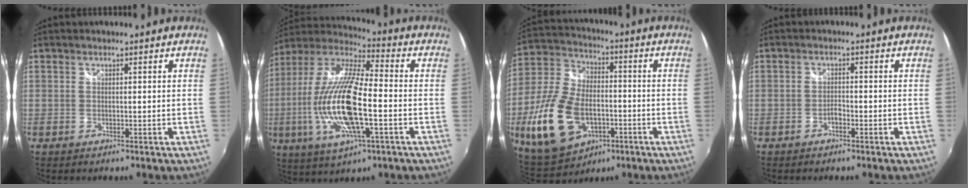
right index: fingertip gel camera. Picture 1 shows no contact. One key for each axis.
{"total": 20.9, "fx": -4.1, "fy": 6.0, "fz": 19.6, "tx": -0.387, "ty": -0.017, "tz": -0.080}
{"total": 18.9, "fx": -6.3, "fy": 11.6, "fz": 13.5, "tx": -0.308, "ty": -0.008, "tz": -0.101}
{"total": 1.4, "fx": -1.0, "fy": 0.6, "fz": 0.7, "tx": -0.015, "ty": 0.002, "tz": -0.019}